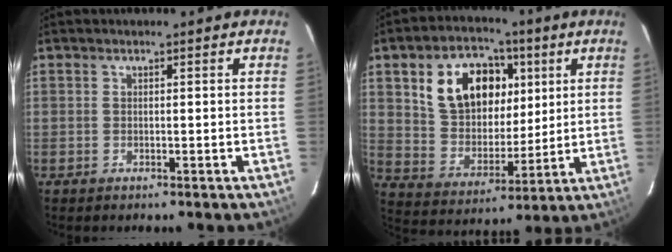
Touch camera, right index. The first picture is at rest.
{"total": 16.6, "force": [6.0, 11.3, 10.6], "torque": [-0.209, 0.035, 0.122]}